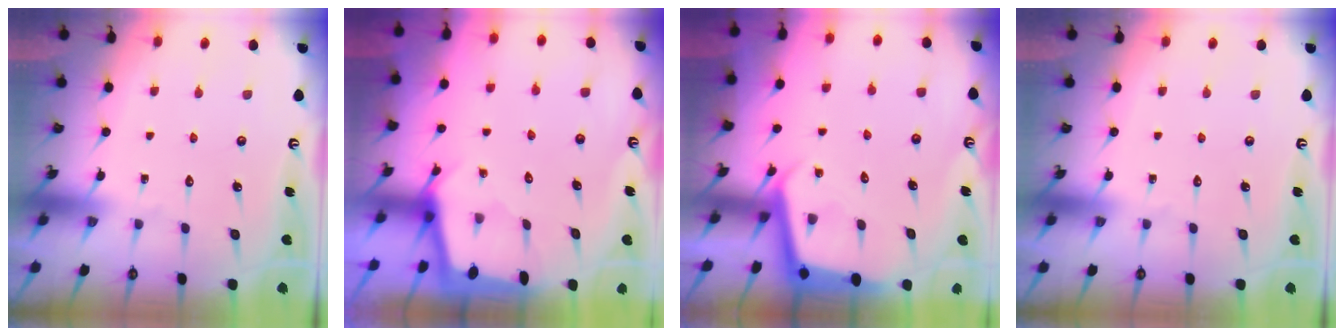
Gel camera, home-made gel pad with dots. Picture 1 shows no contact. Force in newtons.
{"total": 2.3, "press": 2.3, "slide": 0.3}
{"total": 3.3, "press": 3.3, "slide": 0.2}
{"total": 0.0}